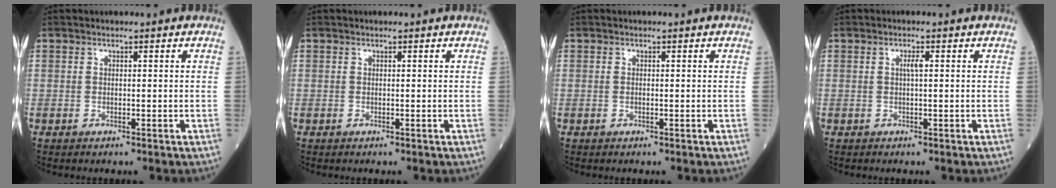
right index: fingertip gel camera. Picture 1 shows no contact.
{"total": 0.0}
{"total": 0.0}
{"total": 1.3, "force": [0.3, 0.1, 1.3], "torque": [-0.025, 0.002, 0.003]}